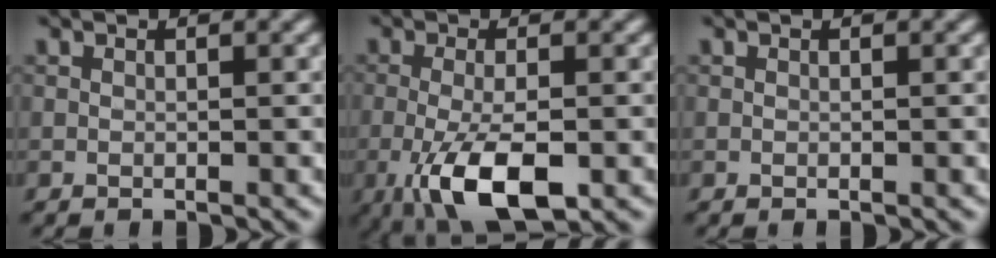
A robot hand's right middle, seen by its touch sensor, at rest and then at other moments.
{"total": 6.6, "force": [-2.2, 2.4, 5.8], "torque": [-0.117, -0.010, -0.041]}
{"total": 0.0}